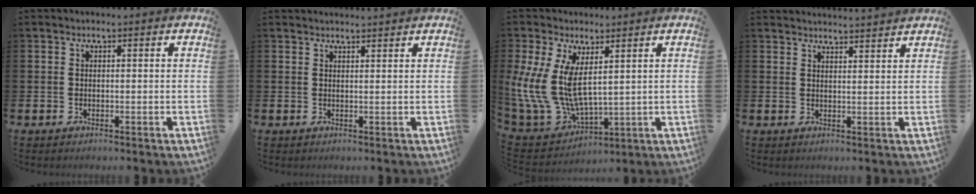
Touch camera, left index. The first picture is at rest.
{"total": 1.4, "force": [1.4, -0.1, 0.0], "torque": [0.008, -0.009, 0.025]}
{"total": 10.1, "force": [3.1, 5.5, 7.9], "torque": [-0.199, -0.026, 0.060]}
{"total": 3.1, "force": [3.0, -0.4, -0.2], "torque": [0.007, -0.022, 0.053]}